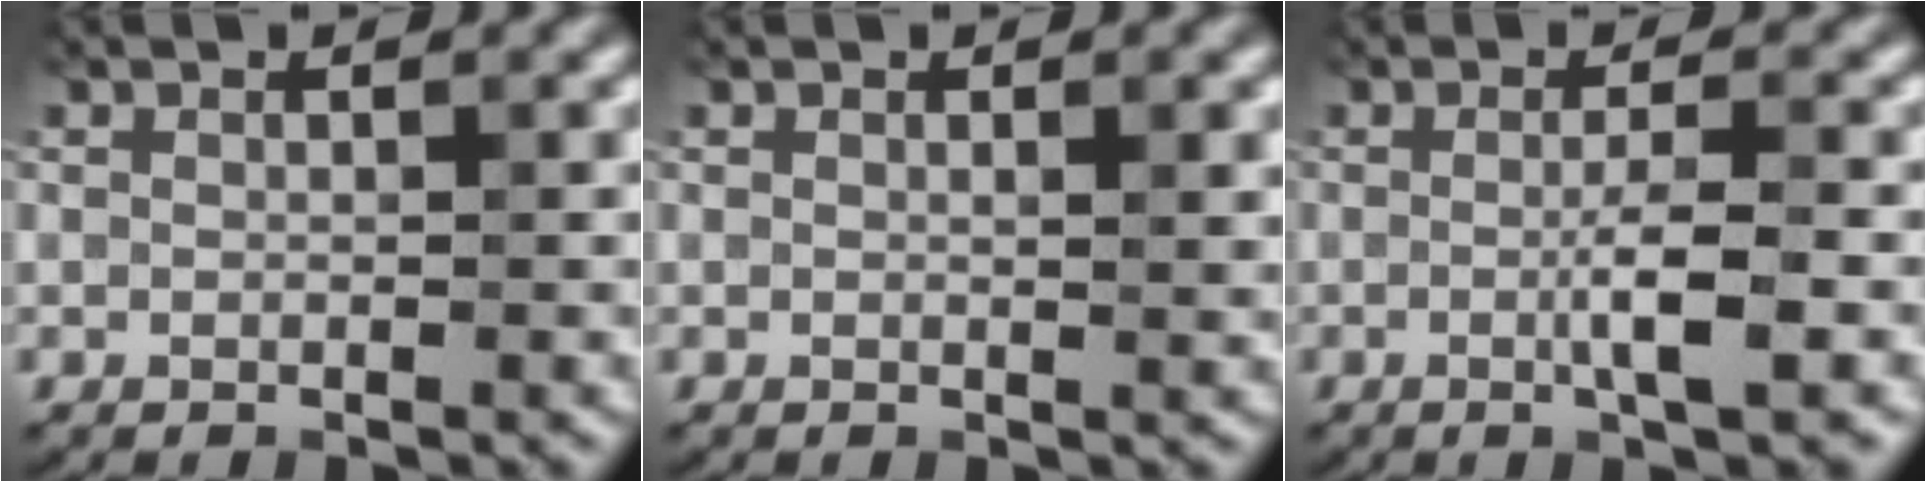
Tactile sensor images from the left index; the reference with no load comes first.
{"total": 1.3, "force": [0.4, 0.3, 1.2], "torque": [-0.020, 0.001, 0.008]}
{"total": 3.1, "force": [-0.6, 0.1, 3.1], "torque": [-0.057, 0.003, -0.011]}